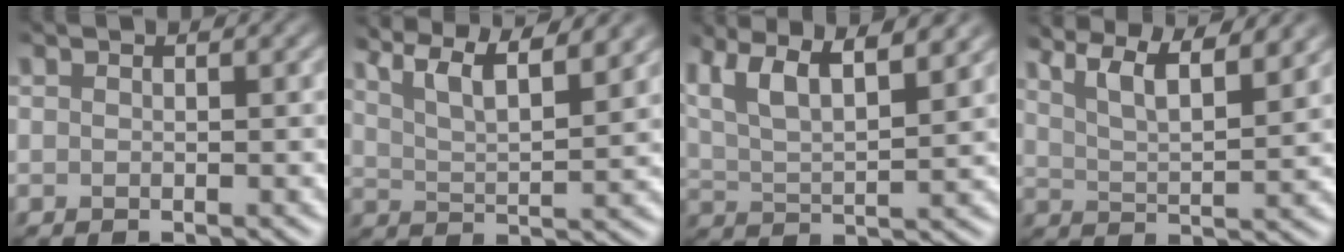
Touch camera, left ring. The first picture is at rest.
{"total": 9.8, "force": [7.3, 2.9, 5.8], "torque": [-0.084, 0.028, 0.082]}
{"total": 10.5, "force": [6.6, 4.0, 7.2], "torque": [-0.132, 0.042, 0.087]}
{"total": 8.6, "force": [6.4, 2.6, 5.2], "torque": [-0.074, 0.026, 0.072]}